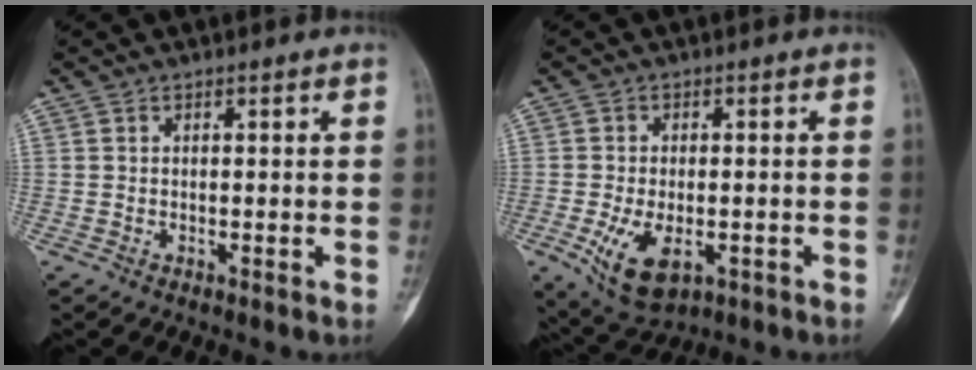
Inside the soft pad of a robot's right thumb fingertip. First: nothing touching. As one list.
[{"total": 9.3, "force": [-3.0, 5.2, 7.1], "torque": [-0.121, -0.003, -0.038]}]